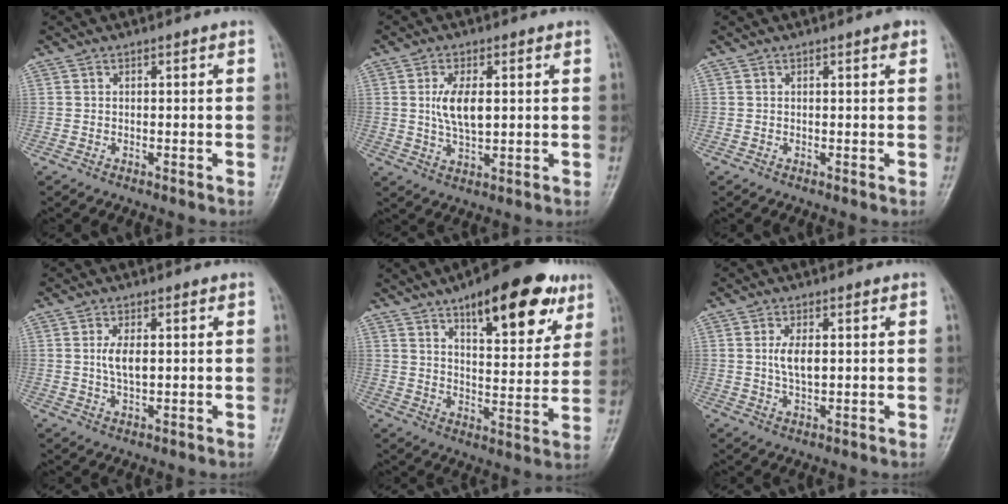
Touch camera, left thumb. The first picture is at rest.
{"total": 7.1, "force": [1.1, 3.4, 6.2], "torque": [-0.116, -0.009, 0.021]}
{"total": 1.2, "force": [0.6, 0.3, 0.9], "torque": [-0.013, 0.000, 0.006]}
{"total": 4.3, "force": [0.6, 2.0, 3.7], "torque": [-0.073, -0.005, 0.012]}
{"total": 19.5, "force": [11.0, 7.5, 14.3], "torque": [-0.160, -0.041, 0.160]}
{"total": 4.5, "force": [0.7, 2.1, 3.9], "torque": [-0.075, -0.005, 0.014]}